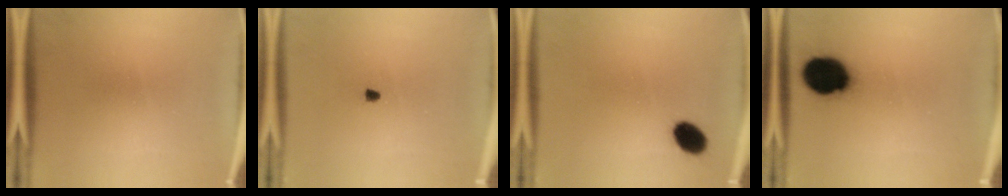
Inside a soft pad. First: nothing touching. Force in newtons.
{"total": 1.0}
{"total": 5.8}
{"total": 14.8}